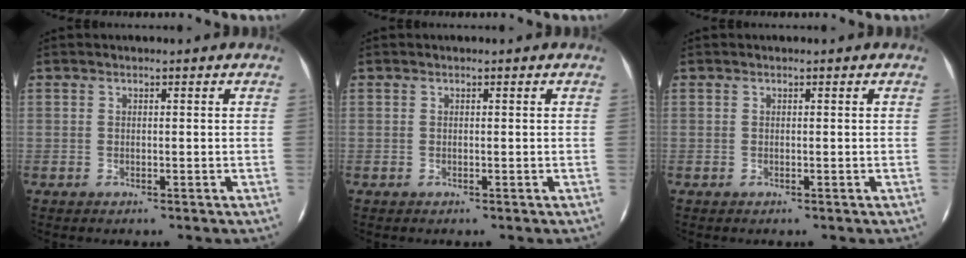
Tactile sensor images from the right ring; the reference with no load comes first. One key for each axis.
{"total": 0.0}
{"total": 0.0}